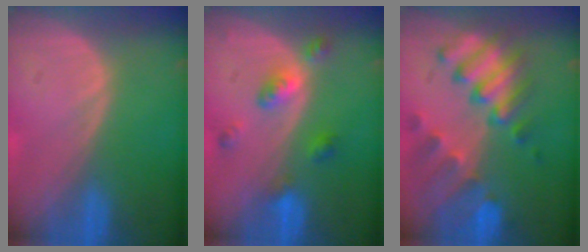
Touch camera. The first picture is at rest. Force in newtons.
{"total": 5.3, "press": 4.6, "slide": 2.6}
{"total": 10.4, "press": 9.0, "slide": 5.2}